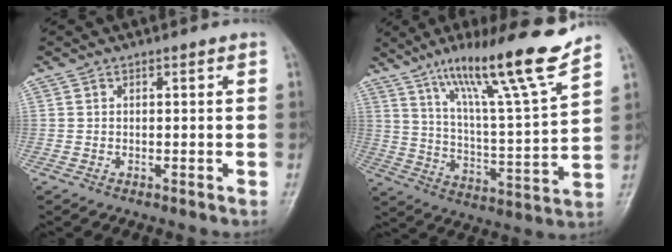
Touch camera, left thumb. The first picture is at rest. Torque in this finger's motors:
{"motor_torque": [0.44, 0.48, 1.45, -1.33, 0.16]}